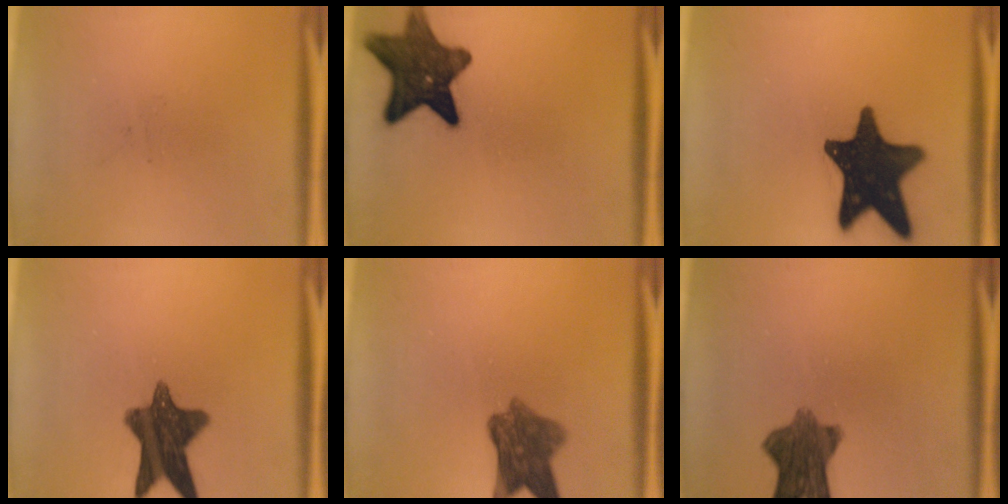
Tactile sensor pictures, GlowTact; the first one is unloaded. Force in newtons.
{"total": 12.8}
{"total": 18.2}
{"total": 11.5}
{"total": 7.4}
{"total": 8.6}